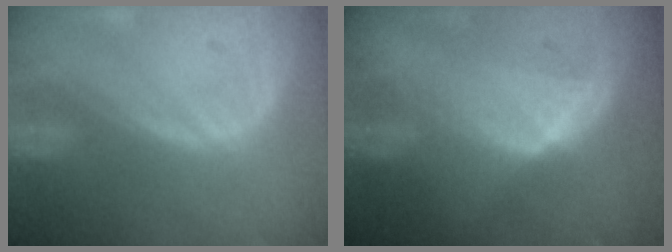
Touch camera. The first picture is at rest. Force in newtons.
{"total": 6.5, "press": 6.4, "slide": 1.1}